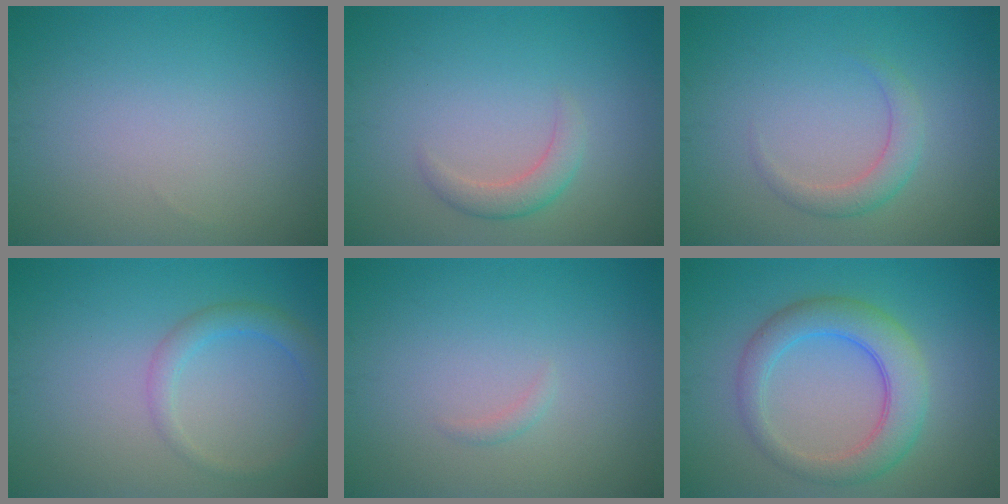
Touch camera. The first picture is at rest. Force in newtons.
{"total": 2.0, "press": 1.9, "slide": 0.2}
{"total": 2.1, "press": 2.1, "slide": 0.1}
{"total": 2.3, "press": 2.3, "slide": 0.1}
{"total": 0.6, "press": 0.6, "slide": 0.0}
{"total": 5.1, "press": 5.1, "slide": 0.3}